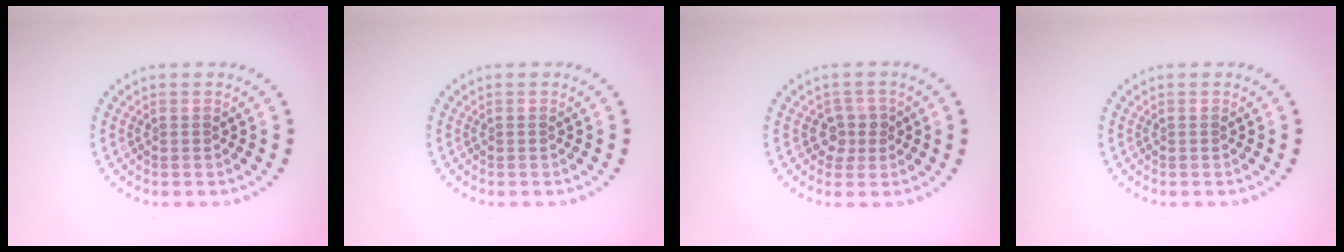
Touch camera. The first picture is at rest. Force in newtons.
{"total": 0.0}
{"total": 1.6, "press": 1.3, "slide": 0.9}
{"total": 0.0}